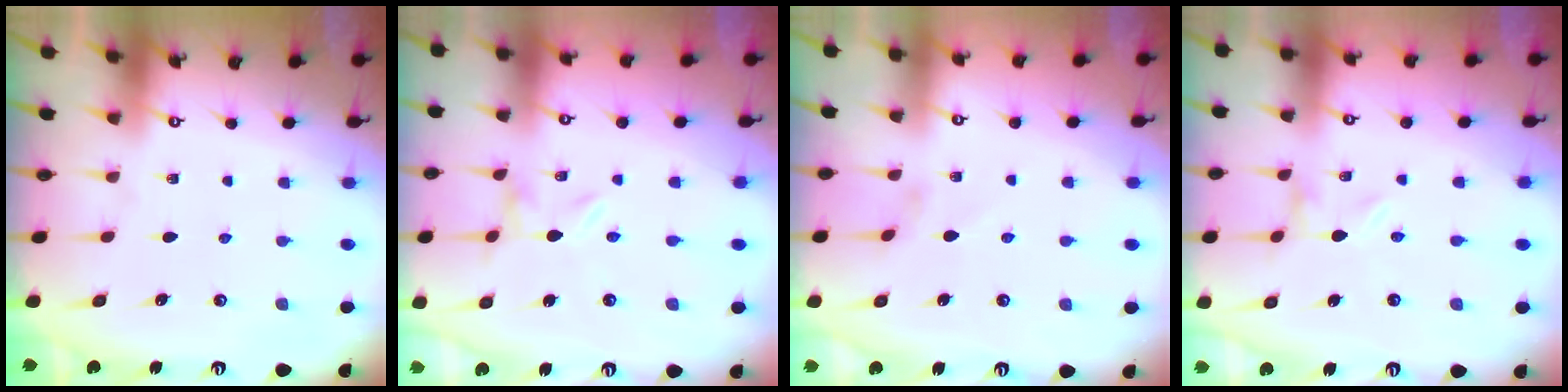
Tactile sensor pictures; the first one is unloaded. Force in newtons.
{"total": 0.0}
{"total": 0.5, "press": 0.5, "slide": 0.2}
{"total": 0.0}